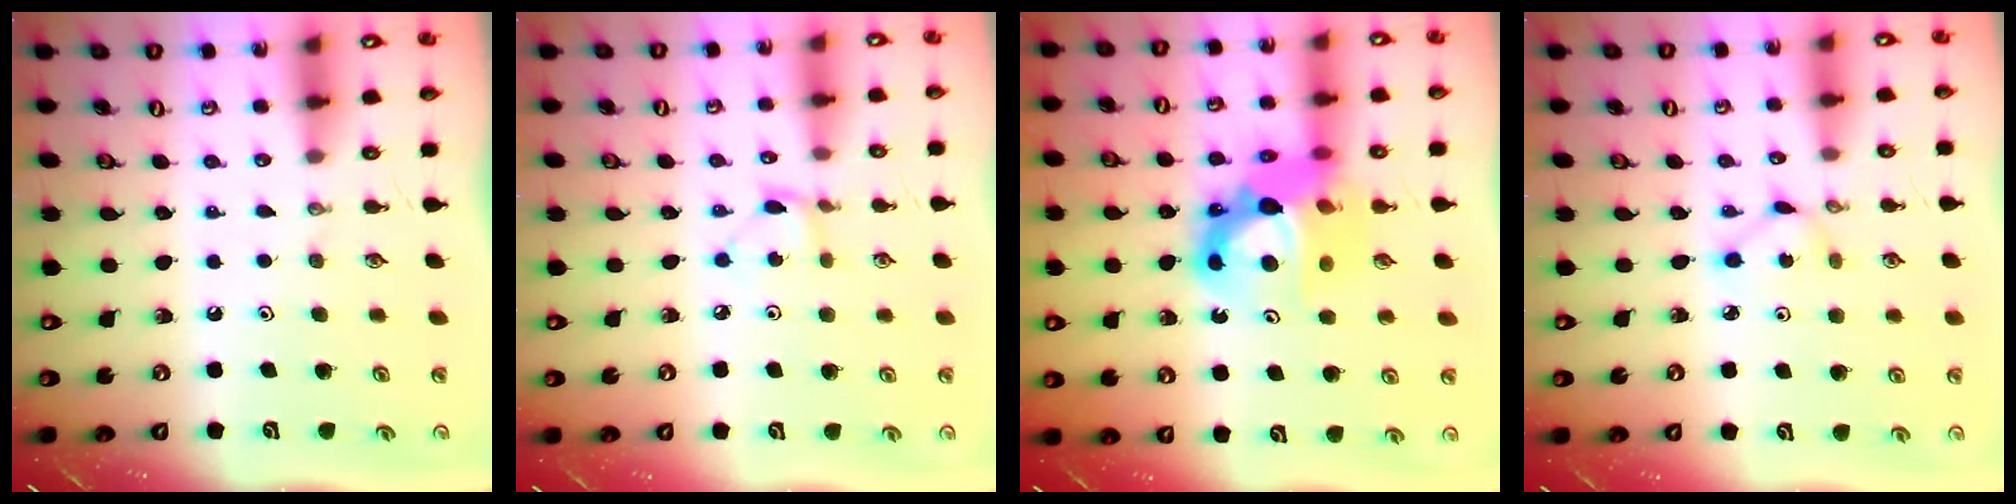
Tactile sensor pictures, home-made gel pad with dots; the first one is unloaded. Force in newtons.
{"total": 2.9, "press": 2.9, "slide": 0.3}
{"total": 15.9, "press": 15.7, "slide": 2.4}
{"total": 2.8, "press": 2.8, "slide": 0.3}